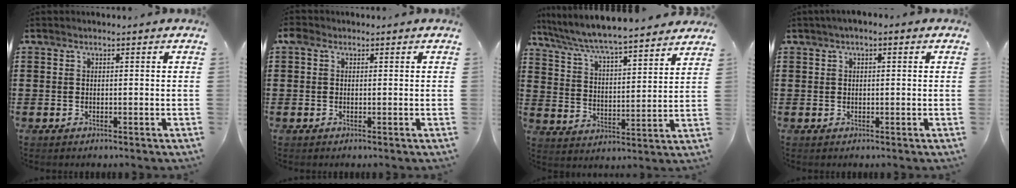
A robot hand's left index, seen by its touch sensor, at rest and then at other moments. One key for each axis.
{"total": 1.1, "fx": 0.0, "fy": 1.0, "fz": 0.6, "tx": -0.016, "ty": 0.007, "tz": -0.002}
{"total": 5.4, "fx": 5.1, "fy": -0.1, "fz": 1.7, "tx": -0.059, "ty": -0.037, "tz": 0.082}
{"total": 1.1, "fx": 0.2, "fy": 0.4, "fz": 1.0, "tx": -0.019, "ty": 0.004, "tz": 0.003}